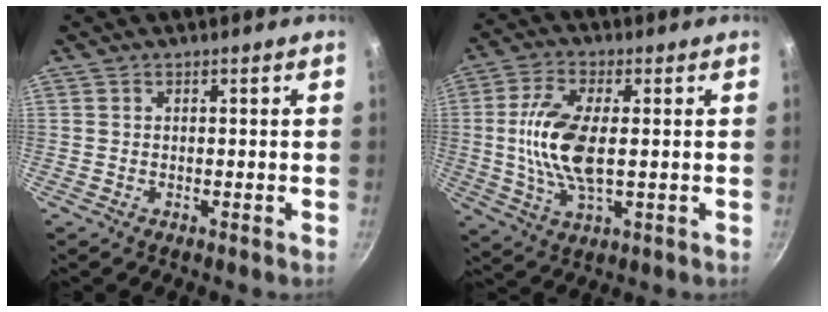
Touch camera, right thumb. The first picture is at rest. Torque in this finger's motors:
{"motor_torque": [1.90, 1.82, 1.56, -0.34, 0.19]}